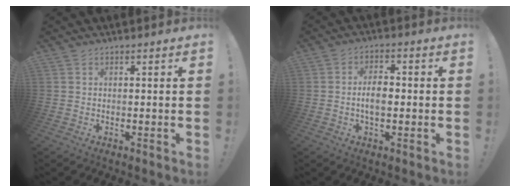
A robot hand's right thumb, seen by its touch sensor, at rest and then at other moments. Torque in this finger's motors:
{"motor_torque": [-0.13, 0.38, 0.03, 0.39, 0.01]}